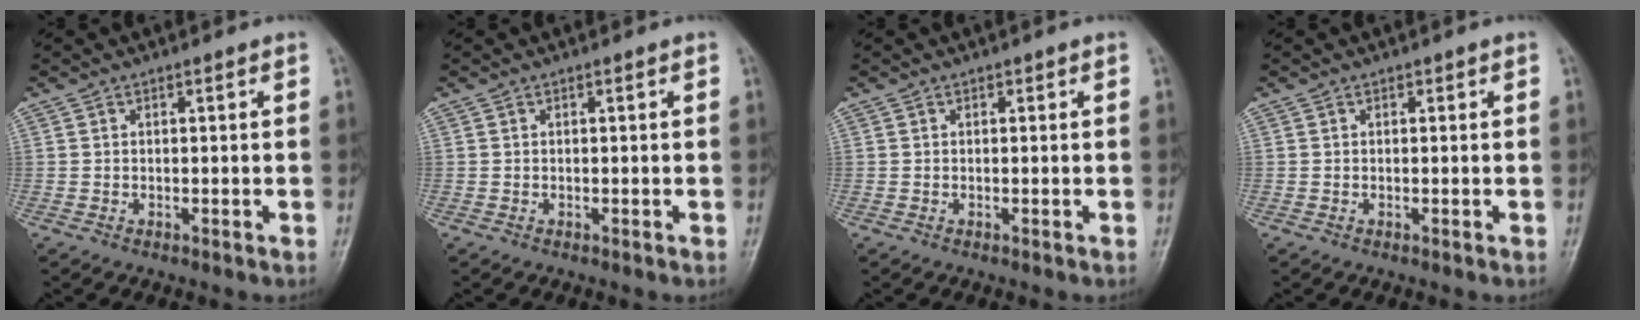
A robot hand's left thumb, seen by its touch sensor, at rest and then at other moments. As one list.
[{"total": 0.0}, {"total": 0.0}, {"total": 0.0}]